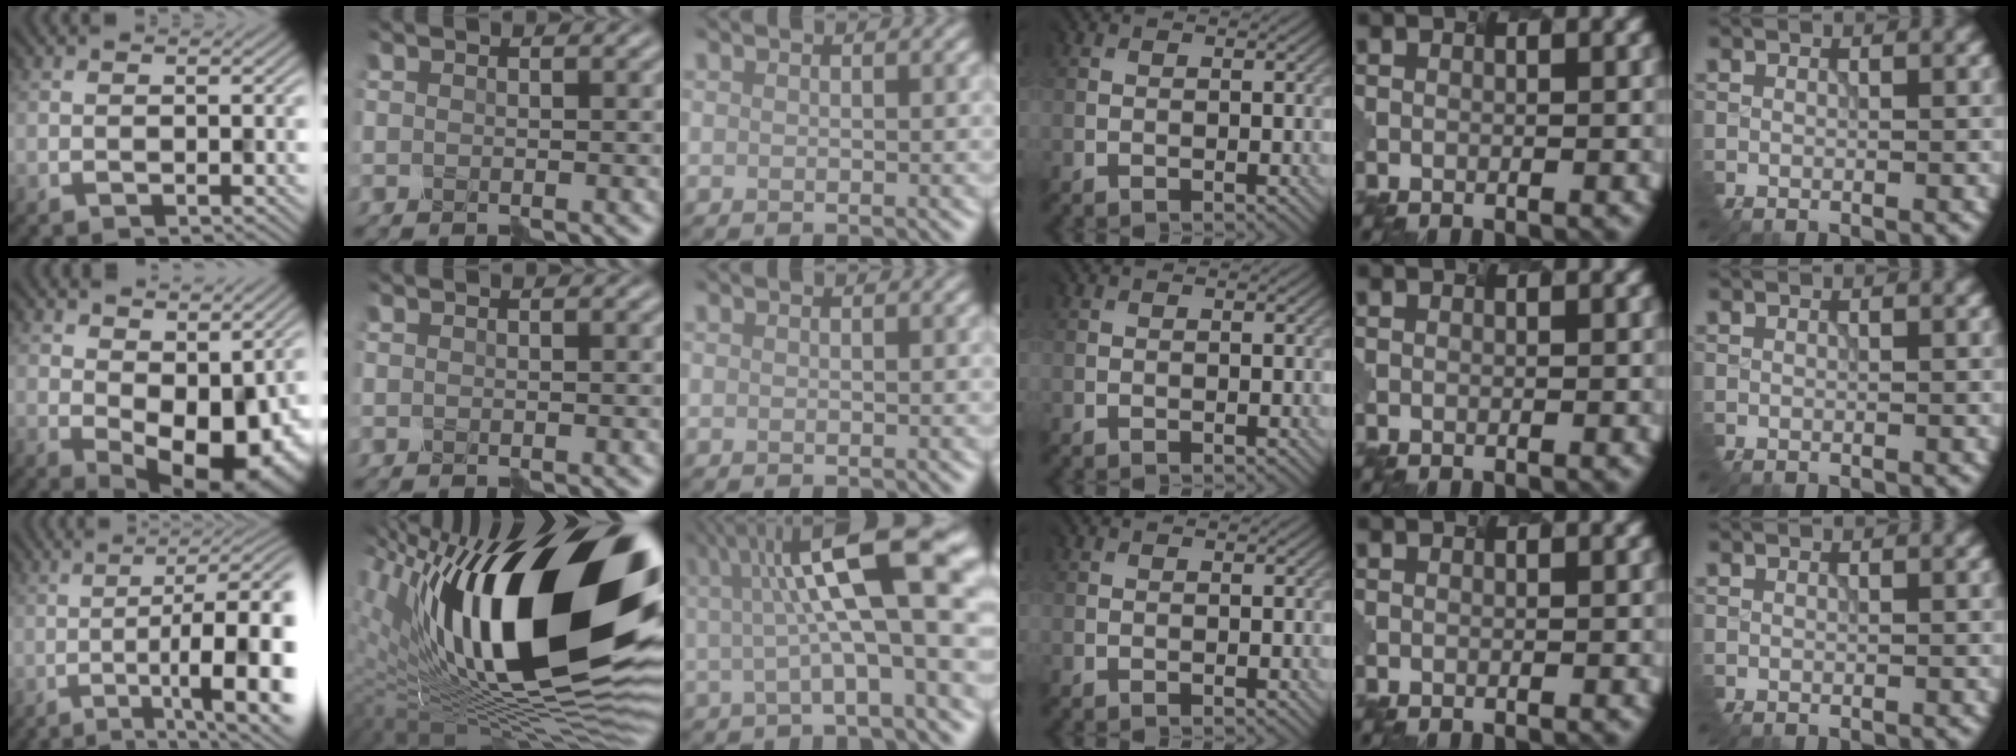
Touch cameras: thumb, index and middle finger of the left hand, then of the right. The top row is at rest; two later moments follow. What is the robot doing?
{"motion": "shake", "object": "plastic piggy bank"}